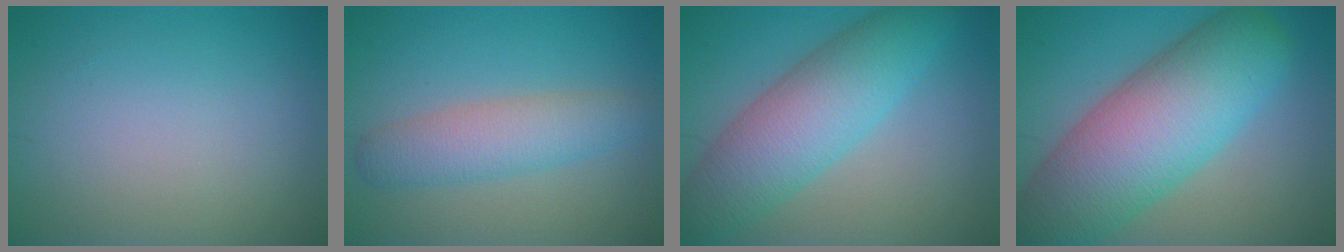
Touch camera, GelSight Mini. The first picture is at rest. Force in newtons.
{"total": 4.1, "press": 4.1, "slide": 0.2}
{"total": 7.9, "press": 7.9, "slide": 0.2}
{"total": 12.5, "press": 12.5, "slide": 0.6}